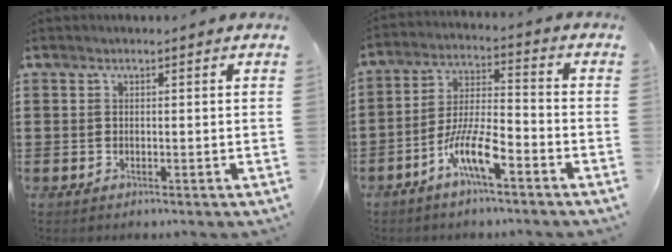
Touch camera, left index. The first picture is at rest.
{"total": 9.0, "force": [-5.6, 2.0, 6.8], "torque": [-0.148, 0.001, -0.109]}